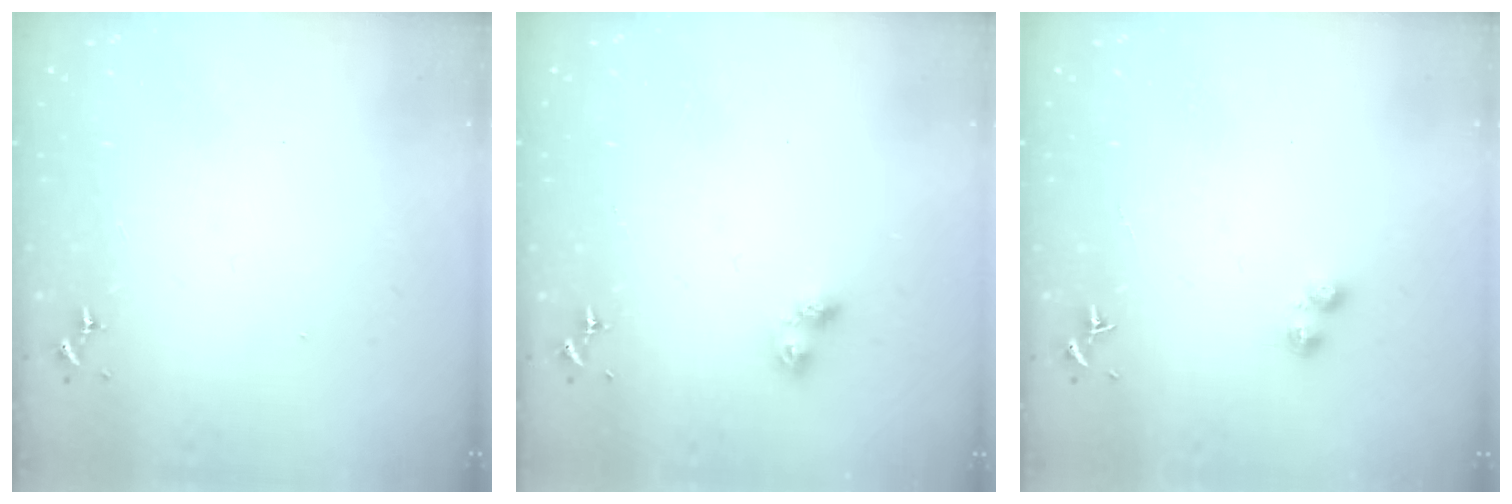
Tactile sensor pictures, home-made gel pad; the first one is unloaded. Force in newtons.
{"total": 5.4, "press": 5.4, "slide": 0.5}
{"total": 3.2, "press": 3.1, "slide": 0.6}